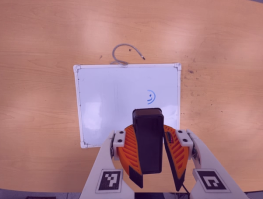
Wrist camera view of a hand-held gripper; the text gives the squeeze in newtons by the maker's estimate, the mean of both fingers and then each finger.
{"total": 10.0, "left": 9.4, "right": 10.6}